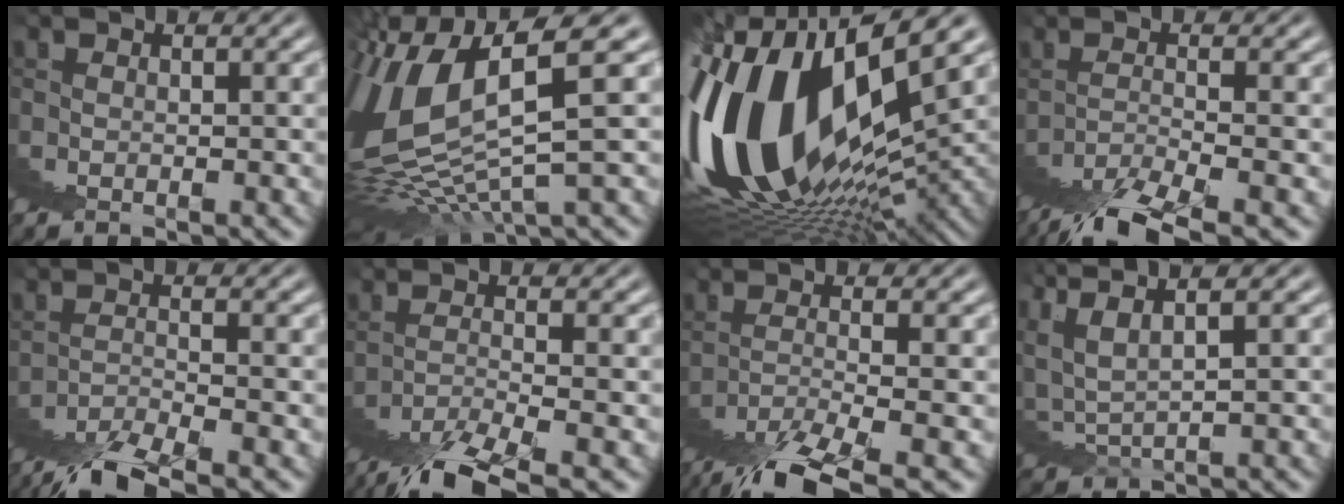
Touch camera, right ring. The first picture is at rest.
{"total": 5.6, "force": [1.7, 0.9, 5.2], "torque": [-0.102, 0.002, 0.032]}
{"total": 19.3, "force": [0.0, 8.8, 17.2], "torque": [-0.254, -0.002, 0.012]}
{"total": 3.5, "force": [-0.5, -0.8, 3.3], "torque": [-0.057, 0.014, -0.015]}
{"total": 2.7, "force": [-0.9, -1.3, 2.2], "torque": [-0.033, 0.012, -0.021]}
{"total": 3.7, "force": [-0.3, -0.9, 3.6], "torque": [-0.062, 0.016, -0.011]}
{"total": 4.3, "force": [-0.2, -0.6, 4.3], "torque": [-0.075, 0.015, -0.006]}
{"total": 4.2, "force": [3.0, 1.0, 2.8], "torque": [-0.078, -0.002, 0.057]}